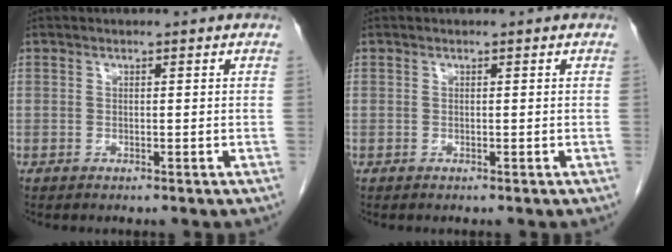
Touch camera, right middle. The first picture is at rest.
{"total": 0.0}